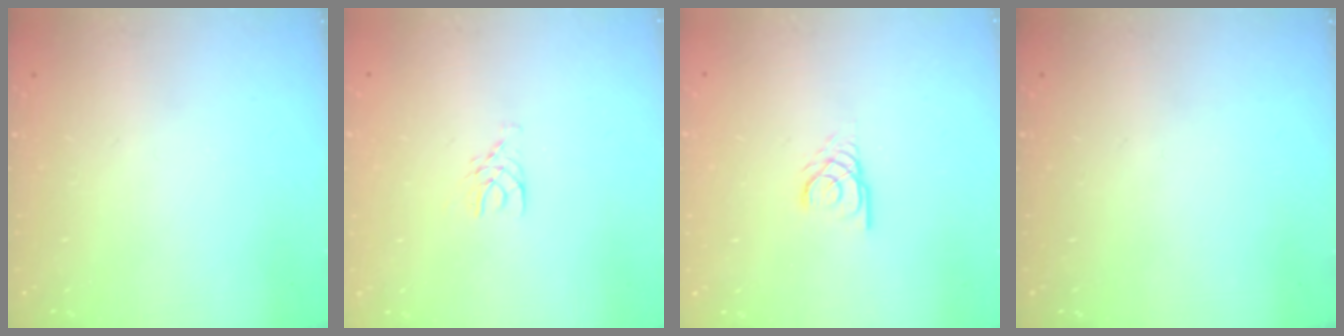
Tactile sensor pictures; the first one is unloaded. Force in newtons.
{"total": 4.7, "press": 4.7, "slide": 0.5}
{"total": 2.9, "press": 2.9, "slide": 0.2}
{"total": 0.0}